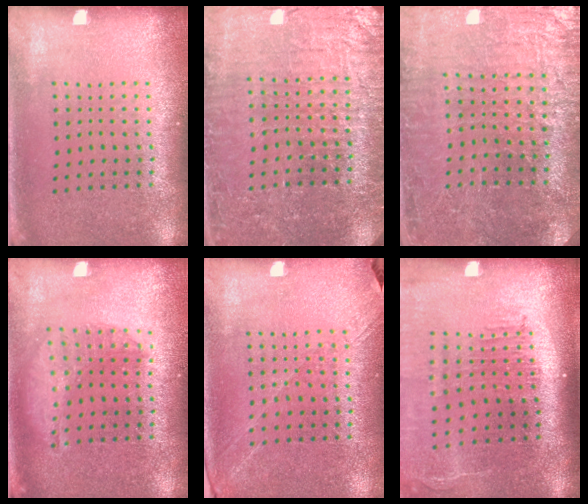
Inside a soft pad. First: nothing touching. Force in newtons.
{"total": 4.5, "press": 4.3, "slide": 1.4}
{"total": 3.4, "press": 3.4, "slide": 0.3}
{"total": 1.4, "press": 1.3, "slide": 0.5}
{"total": 1.3, "press": 1.2, "slide": 0.5}
{"total": 2.3, "press": 1.9, "slide": 1.3}